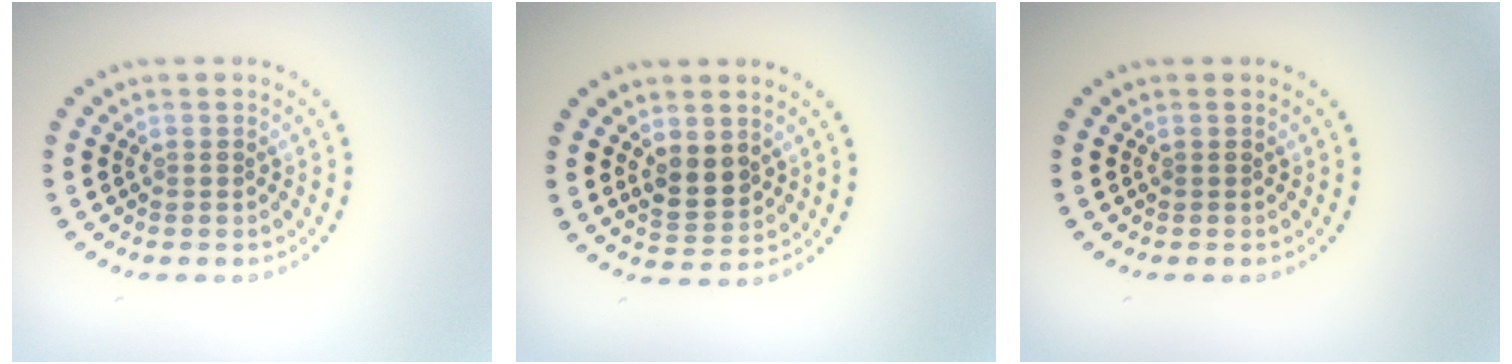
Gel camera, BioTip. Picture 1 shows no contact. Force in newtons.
{"total": 2.6, "press": 2.5, "slide": 0.7}
{"total": 0.0}